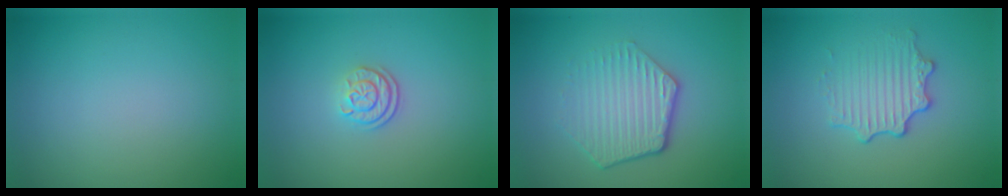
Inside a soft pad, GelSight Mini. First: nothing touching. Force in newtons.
{"total": 2.3, "press": 1.7, "slide": 1.5}
{"total": 4.5, "press": 3.3, "slide": 3.1}
{"total": 3.2, "press": 2.7, "slide": 1.8}